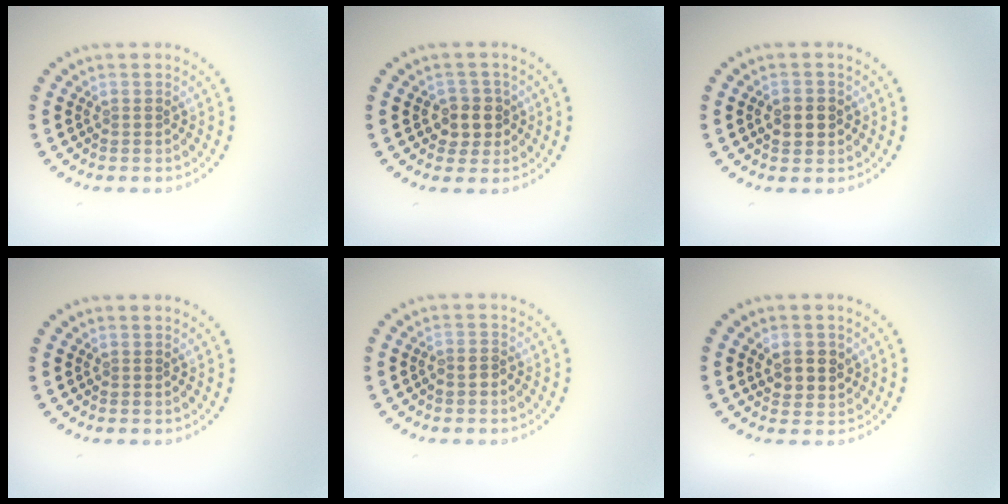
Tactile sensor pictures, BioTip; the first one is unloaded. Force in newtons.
{"total": 2.5, "press": 2.3, "slide": 0.9}
{"total": 2.4, "press": 2.3, "slide": 0.3}
{"total": 0.0}
{"total": 1.1, "press": 0.8, "slide": 0.8}
{"total": 2.8, "press": 2.7, "slide": 0.7}